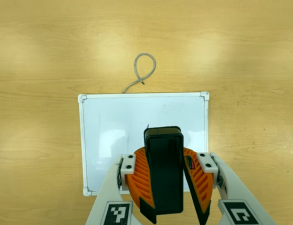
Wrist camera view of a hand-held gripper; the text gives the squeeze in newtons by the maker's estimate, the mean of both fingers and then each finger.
{"total": 10.7, "left": 11.2, "right": 10.3}